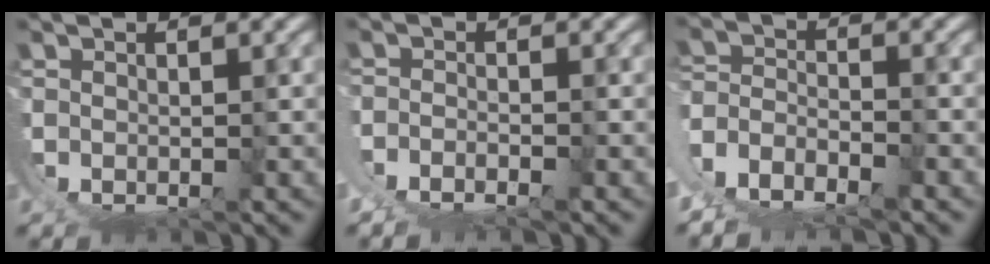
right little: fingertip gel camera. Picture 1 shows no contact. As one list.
[{"total": 2.9, "force": [-0.6, 2.3, 1.8], "torque": [-0.037, -0.008, -0.009]}, {"total": 8.9, "force": [-0.4, 7.9, 3.9], "torque": [-0.123, -0.033, -0.011]}]